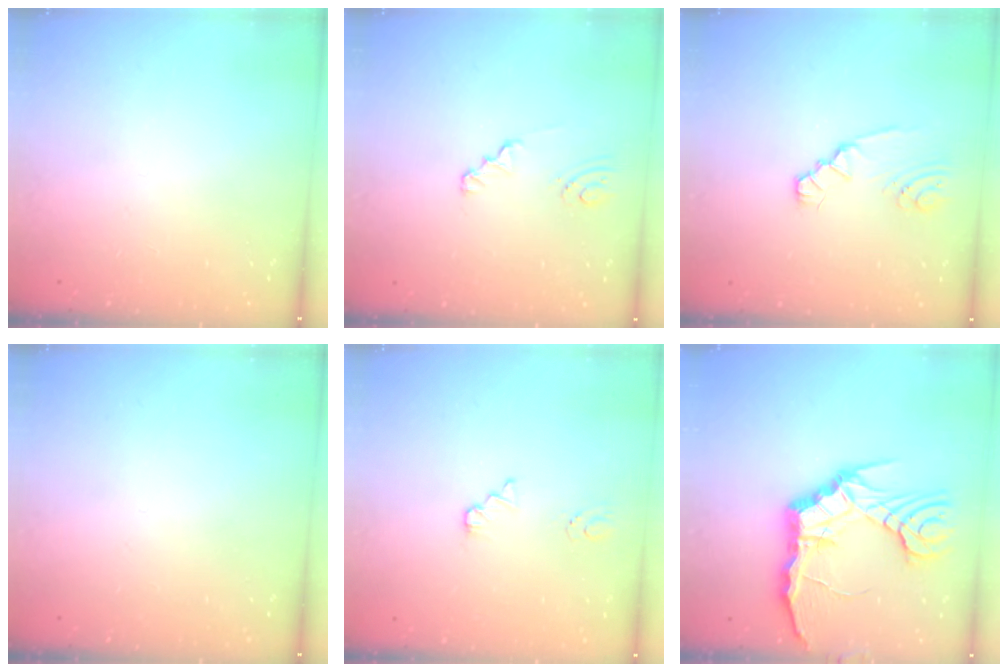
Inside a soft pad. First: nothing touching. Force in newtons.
{"total": 2.4, "press": 2.4, "slide": 0.3}
{"total": 2.5, "press": 2.5, "slide": 0.3}
{"total": 0.0}
{"total": 1.3, "press": 1.3, "slide": 0.2}
{"total": 13.5, "press": 13.4, "slide": 1.7}